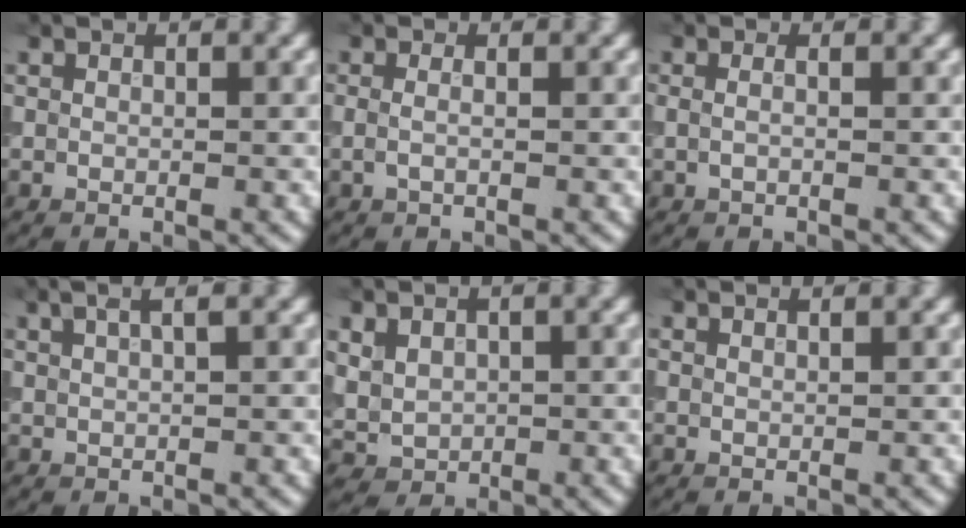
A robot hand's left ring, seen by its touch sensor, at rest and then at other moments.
{"total": 0.9, "force": [0.0, 0.3, 0.9], "torque": [-0.017, -0.007, -0.009]}
{"total": 1.1, "force": [0.2, 0.4, 1.0], "torque": [-0.014, -0.002, -0.006]}
{"total": 3.1, "force": [1.8, 1.0, 2.4], "torque": [-0.030, 0.010, 0.016]}
{"total": 2.6, "force": [0.5, 2.2, 1.3], "torque": [-0.036, -0.005, 0.012]}
{"total": 0.5, "force": [0.5, -0.1, 0.1], "torque": [-0.003, -0.002, 0.005]}